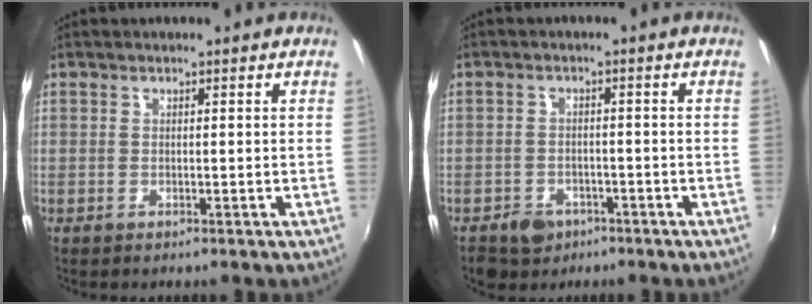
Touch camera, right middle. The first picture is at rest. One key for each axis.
{"total": 5.0, "fx": -3.2, "fy": 3.7, "fz": 1.3, "tx": -0.045, "ty": 0.003, "tz": -0.044}